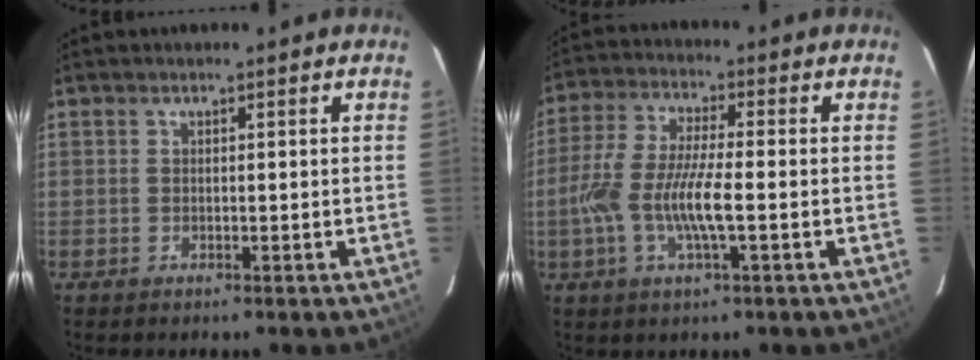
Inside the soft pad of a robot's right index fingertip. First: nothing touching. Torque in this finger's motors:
{"motor_torque": [0.31, -0.06, 0.32, 0.16]}